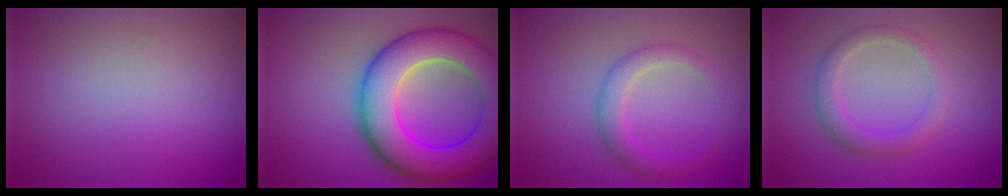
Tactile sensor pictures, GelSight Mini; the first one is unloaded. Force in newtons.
{"total": 11.3, "press": 11.3, "slide": 0.3}
{"total": 2.6, "press": 2.6, "slide": 0.1}
{"total": 2.7, "press": 2.7, "slide": 0.3}